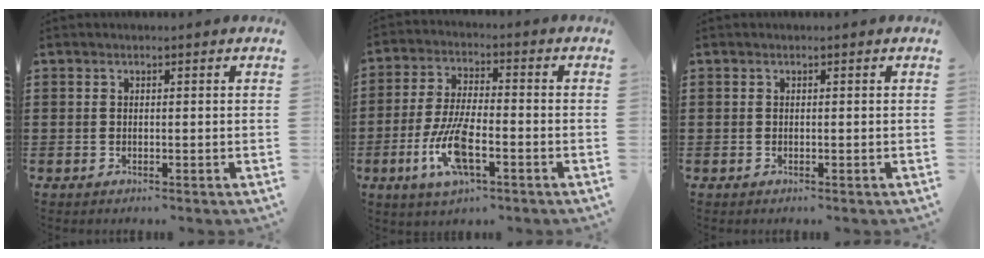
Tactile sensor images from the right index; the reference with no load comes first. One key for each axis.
{"total": 9.7, "fx": -3.5, "fy": 3.1, "fz": 8.5, "tx": -0.189, "ty": -0.015, "tz": -0.066}
{"total": 0.0}